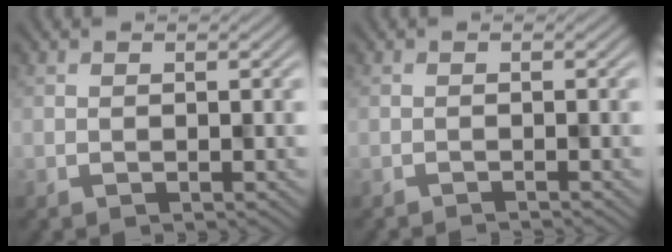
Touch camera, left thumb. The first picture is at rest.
{"total": 1.1, "force": [-1.1, -0.1, 0.1], "torque": [0.003, 0.001, -0.020]}